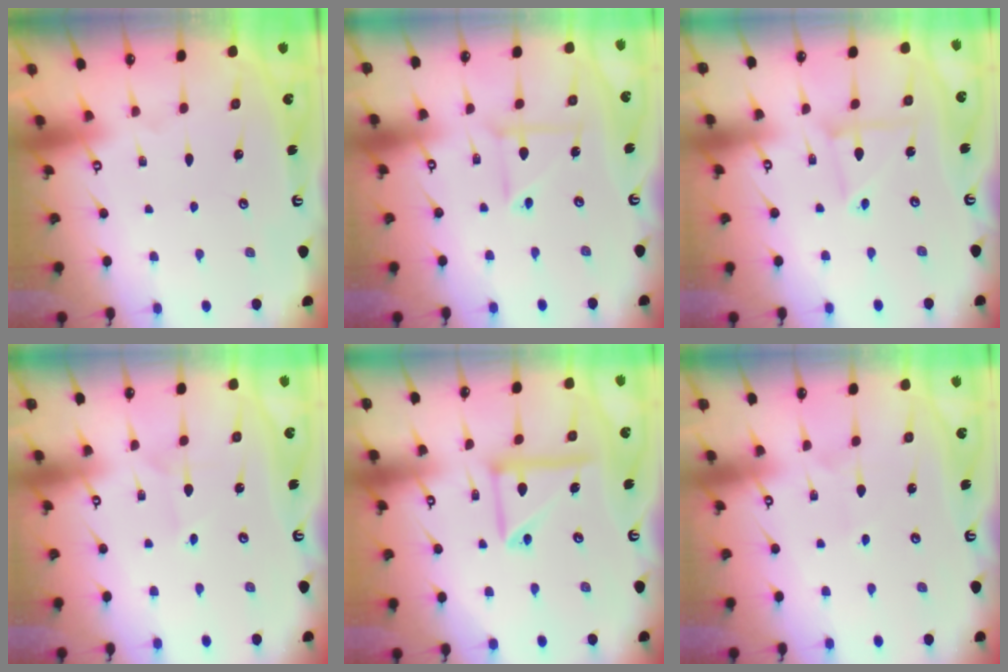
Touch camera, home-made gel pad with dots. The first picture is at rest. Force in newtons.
{"total": 5.1, "press": 5.1, "slide": 0.4}
{"total": 5.4, "press": 5.4, "slide": 0.4}
{"total": 1.8, "press": 1.8, "slide": 0.2}
{"total": 12.6, "press": 12.5, "slide": 1.5}
{"total": 2.7, "press": 2.7, "slide": 0.2}